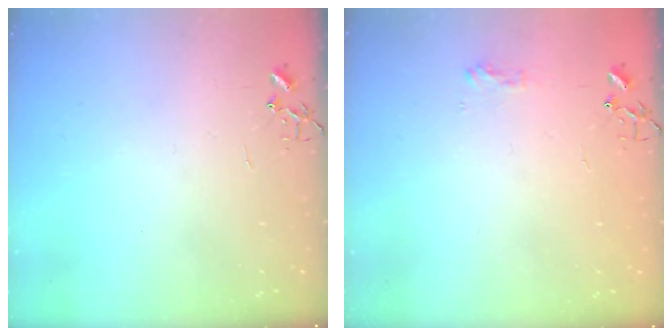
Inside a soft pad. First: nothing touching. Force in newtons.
{"total": 6.4, "press": 6.4, "slide": 0.1}